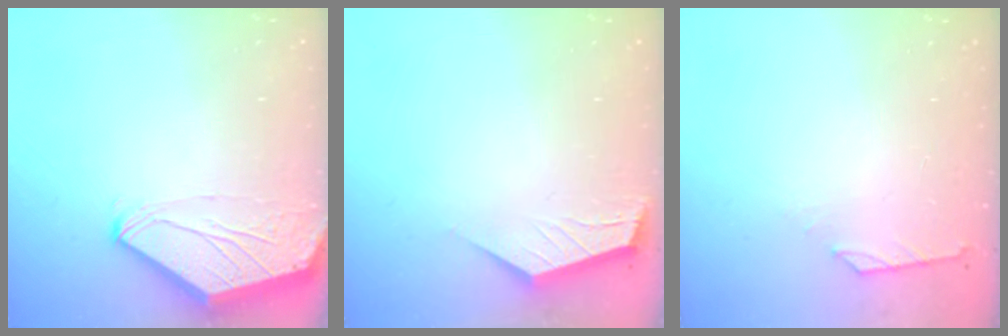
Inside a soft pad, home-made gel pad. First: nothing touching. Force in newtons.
{"total": 2.8, "press": 2.8, "slide": 0.4}
{"total": 0.6, "press": 0.5, "slide": 0.4}